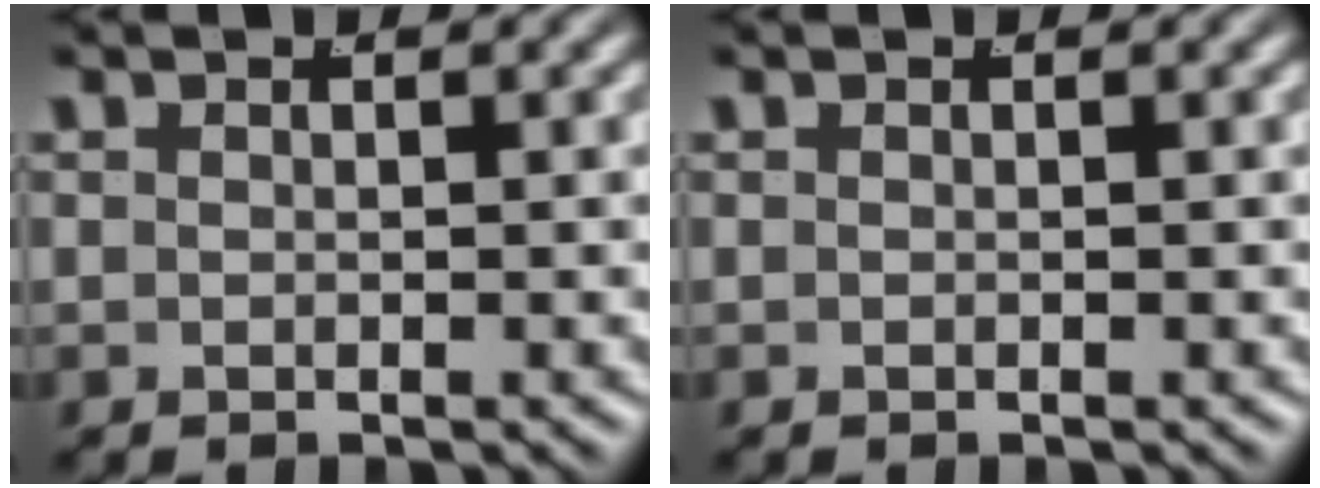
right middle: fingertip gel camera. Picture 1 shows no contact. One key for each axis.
{"total": 0.0}